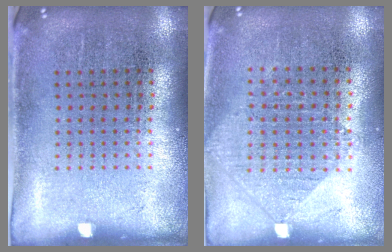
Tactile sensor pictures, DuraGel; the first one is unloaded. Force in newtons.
{"total": 0.9, "press": 0.9, "slide": 0.3}